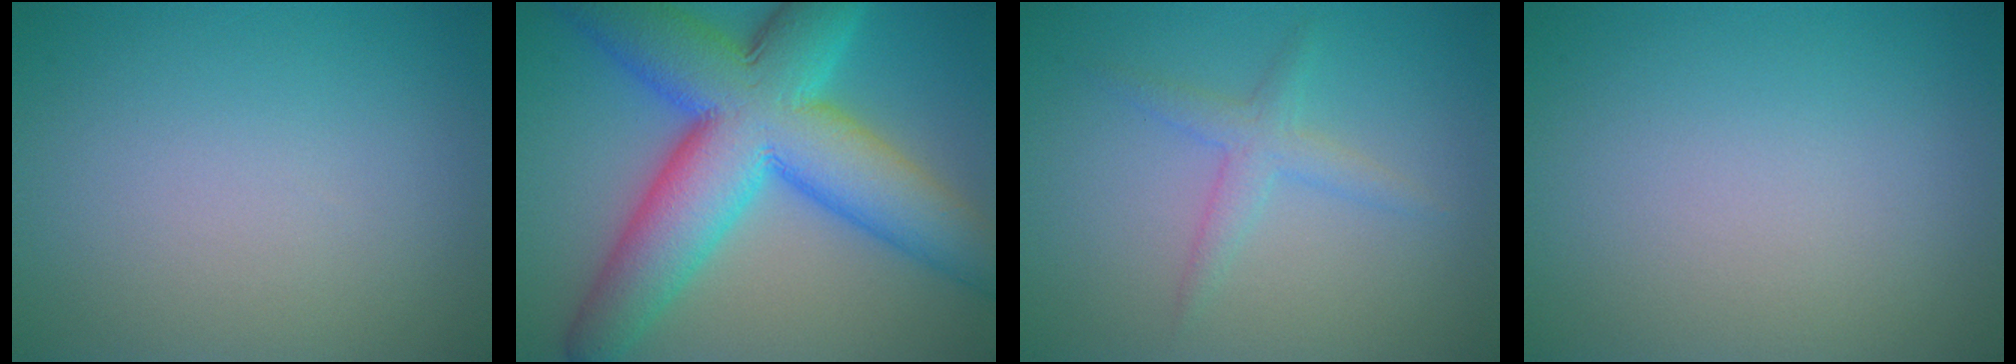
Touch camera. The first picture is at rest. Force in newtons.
{"total": 13.8, "press": 13.8, "slide": 0.2}
{"total": 2.1, "press": 2.1, "slide": 0.1}
{"total": 0.0}